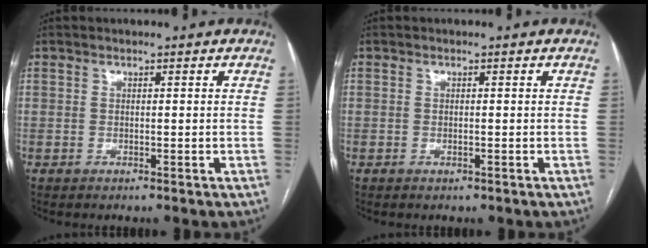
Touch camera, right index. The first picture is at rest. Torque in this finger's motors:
{"motor_torque": [0.28, -0.19, 0.03, 0.00]}